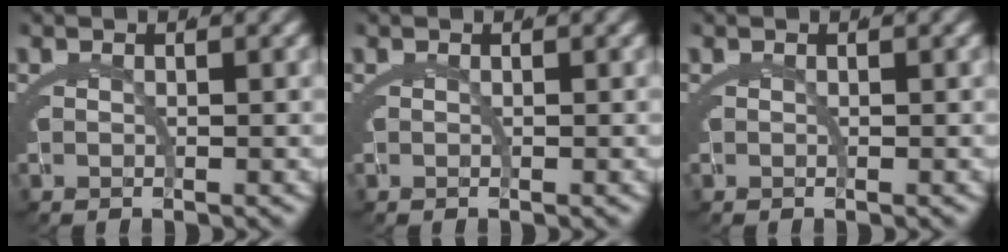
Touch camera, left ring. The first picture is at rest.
{"total": 0.0}
{"total": 0.0}